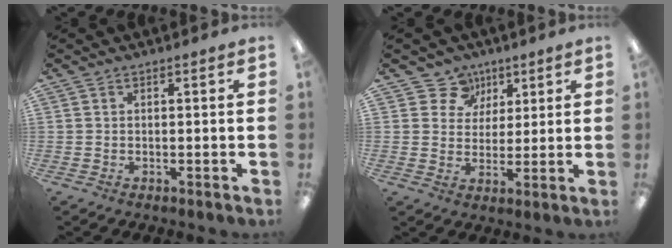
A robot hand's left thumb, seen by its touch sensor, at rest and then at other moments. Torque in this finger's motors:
{"motor_torque": [-0.32, -0.15, -0.17, -0.20, -0.05]}